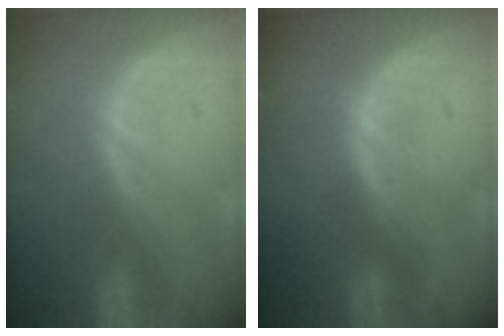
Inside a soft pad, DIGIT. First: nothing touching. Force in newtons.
{"total": 1.5, "press": 1.5, "slide": 0.2}